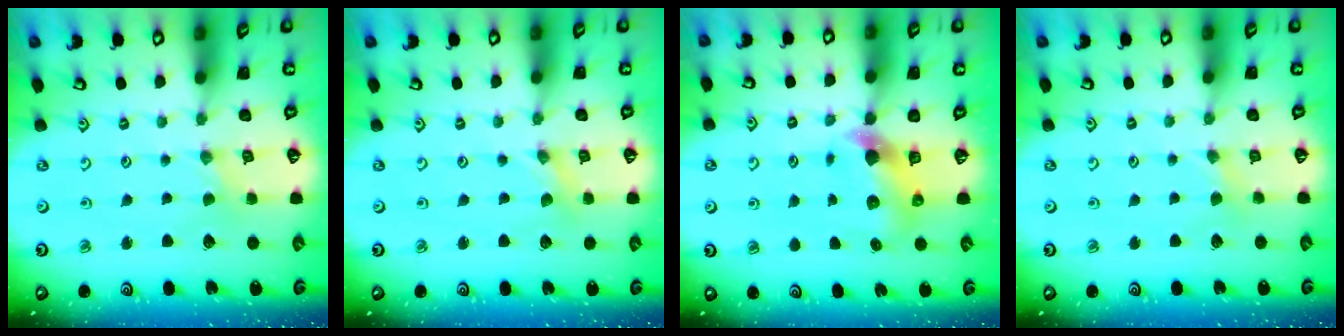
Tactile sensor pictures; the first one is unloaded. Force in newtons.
{"total": 0.0}
{"total": 6.1, "press": 6.0, "slide": 0.7}
{"total": 2.4, "press": 2.3, "slide": 0.5}